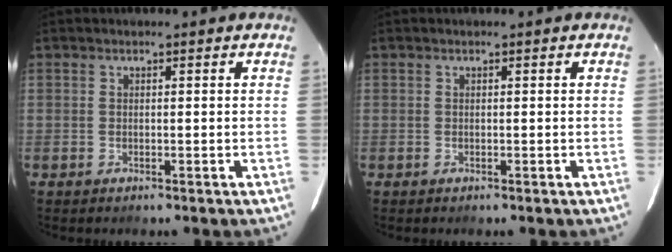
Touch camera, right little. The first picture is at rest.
{"total": 0.0}